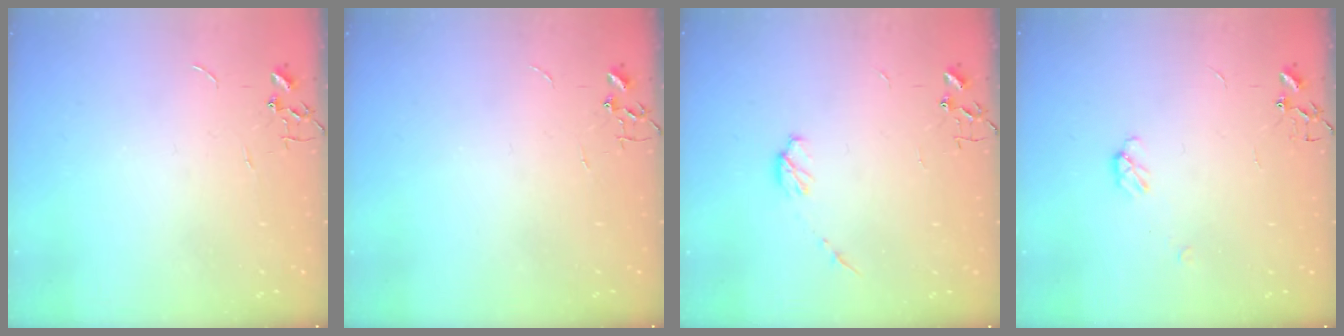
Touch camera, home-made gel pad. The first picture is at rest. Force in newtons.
{"total": 0.0}
{"total": 5.8, "press": 5.8, "slide": 0.5}
{"total": 3.9, "press": 3.9, "slide": 0.6}